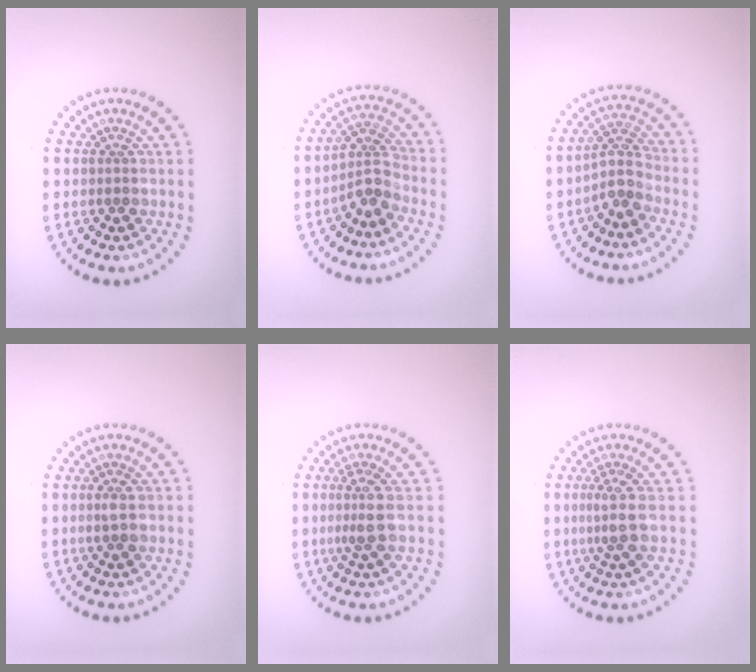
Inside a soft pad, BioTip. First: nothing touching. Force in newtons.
{"total": 2.7, "press": 2.0, "slide": 1.8}
{"total": 2.9, "press": 2.4, "slide": 1.7}
{"total": 1.6, "press": 1.5, "slide": 0.4}
{"total": 2.4, "press": 2.0, "slide": 1.4}
{"total": 2.4, "press": 2.0, "slide": 1.5}